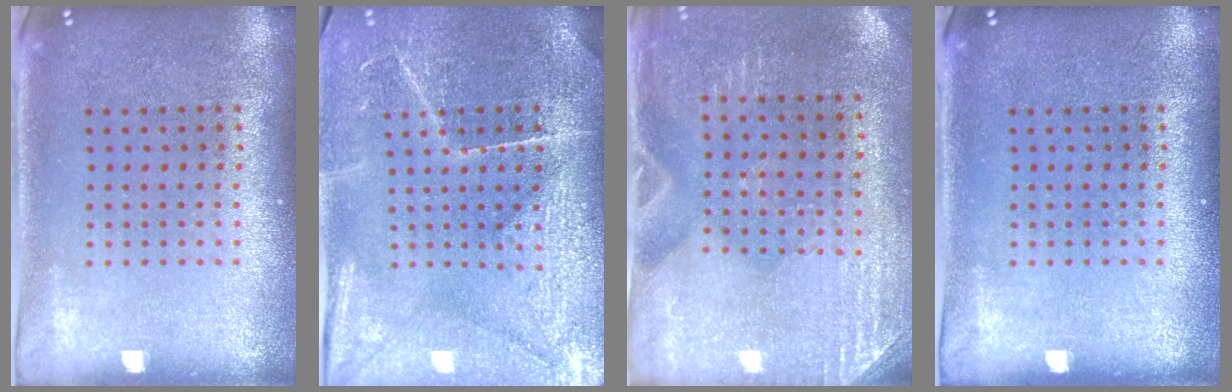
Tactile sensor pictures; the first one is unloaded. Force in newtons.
{"total": 3.9, "press": 3.7, "slide": 1.3}
{"total": 2.8, "press": 2.5, "slide": 1.2}
{"total": 0.0}